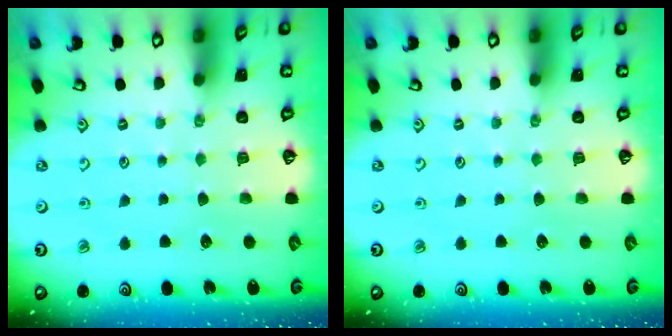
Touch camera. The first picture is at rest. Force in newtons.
{"total": 0.0}